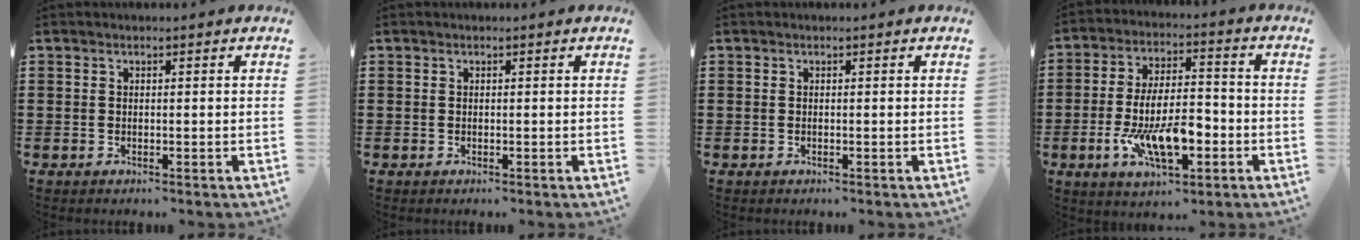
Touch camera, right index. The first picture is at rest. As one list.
[{"total": 0.0}, {"total": 0.0}, {"total": 11.5, "force": [-4.0, 4.6, 9.7], "torque": [-0.193, 0.004, -0.070]}]